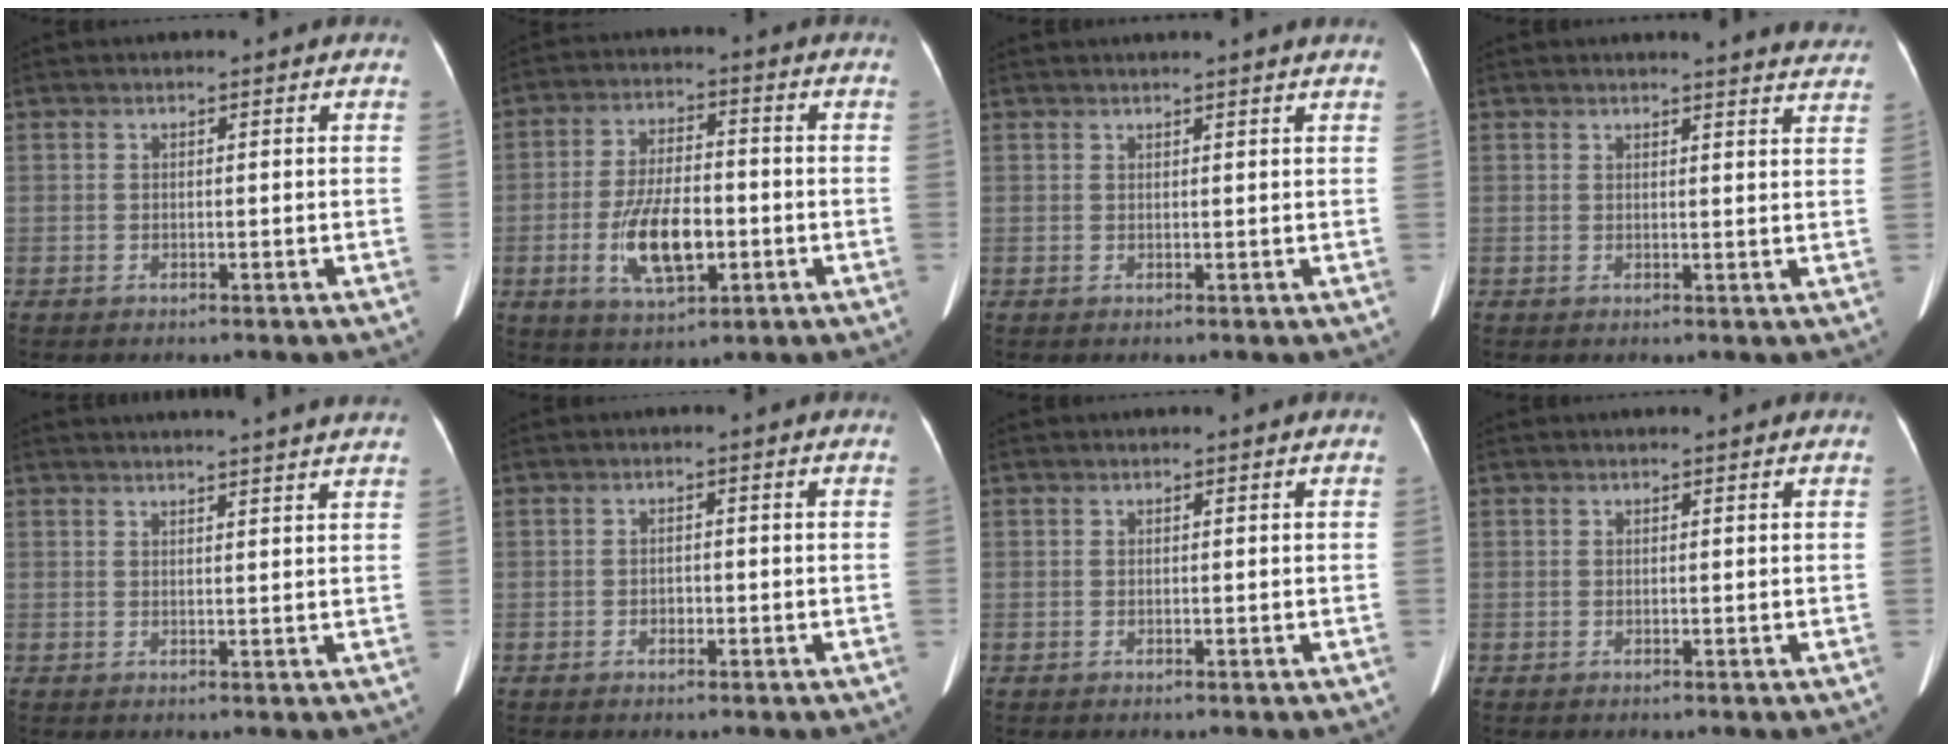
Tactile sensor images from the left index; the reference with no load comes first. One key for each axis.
{"total": 10.3, "fx": -2.8, "fy": 4.2, "fz": 9.0, "tx": -0.180, "ty": 0.001, "tz": -0.044}
{"total": 4.1, "fx": 3.7, "fy": -0.6, "fz": 1.6, "tx": -0.022, "ty": 0.016, "tz": 0.037}
{"total": 8.9, "fx": 8.8, "fy": 0.3, "fz": 1.6, "tx": -0.002, "ty": -0.037, "tz": 0.071}
{"total": 13.2, "fx": 12.3, "fy": -0.4, "fz": 4.8, "tx": -0.070, "ty": -0.001, "tz": 0.139}
{"total": 1.2, "fx": -0.6, "fy": 0.8, "fz": 0.7, "tx": -0.010, "ty": 0.004, "tz": -0.007}
{"total": 0.0}
{"total": 0.9, "fx": 0.9, "fy": 0.1, "fz": 0.3, "tx": -0.010, "ty": 0.008, "tz": 0.011}